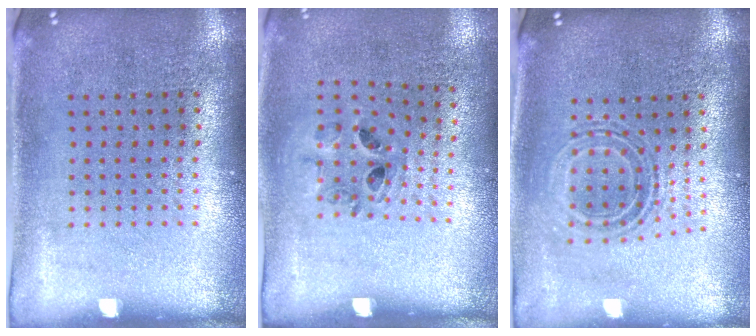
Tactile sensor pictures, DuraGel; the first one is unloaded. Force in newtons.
{"total": 1.0, "press": 0.9, "slide": 0.5}
{"total": 0.9, "press": 0.8, "slide": 0.3}